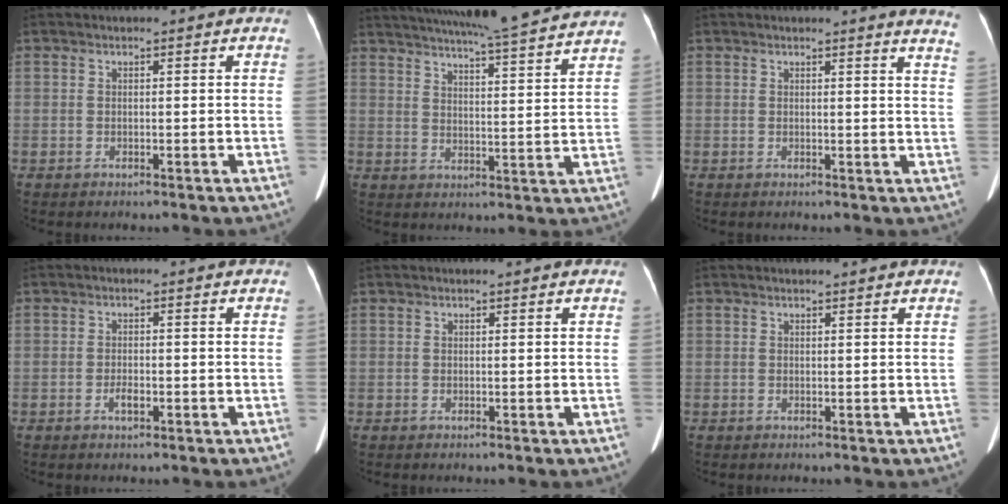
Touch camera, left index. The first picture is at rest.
{"total": 21.4, "force": [19.1, 0.8, 9.6], "torque": [-0.159, -0.023, 0.252]}
{"total": 6.3, "force": [6.0, -0.8, 1.8], "torque": [-0.009, -0.069, 0.031]}
{"total": 1.7, "force": [-1.3, 0.6, 0.9], "torque": [-0.018, -0.017, -0.023]}
{"total": 1.5, "force": [1.3, 0.2, 0.8], "torque": [-0.006, -0.002, 0.012]}
{"total": 2.8, "force": [2.6, 0.3, 1.2], "torque": [-0.014, -0.002, 0.026]}